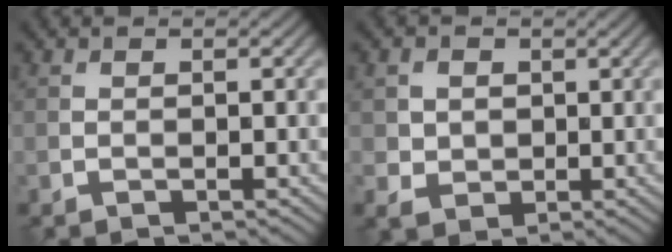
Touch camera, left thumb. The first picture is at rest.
{"total": 3.2, "force": [0.7, 2.9, 1.0], "torque": [-0.036, -0.007, 0.009]}